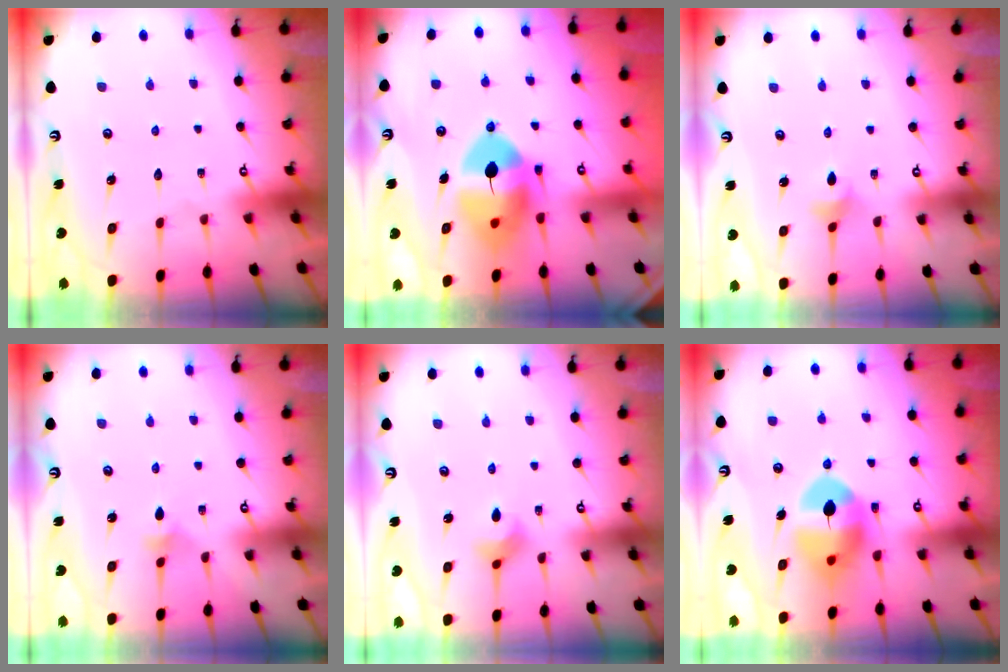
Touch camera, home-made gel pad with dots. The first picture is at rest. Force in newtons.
{"total": 13.2, "press": 13.0, "slide": 2.1}
{"total": 4.1, "press": 4.0, "slide": 0.9}
{"total": 2.7, "press": 2.6, "slide": 0.6}
{"total": 5.2, "press": 5.0, "slide": 1.4}
{"total": 11.3, "press": 11.2, "slide": 1.7}